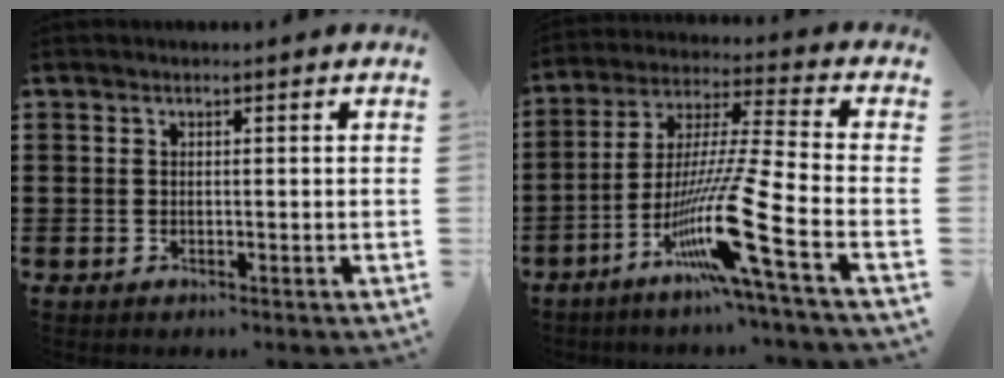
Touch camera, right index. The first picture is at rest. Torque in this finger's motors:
{"motor_torque": [2.14, 0.00, 1.05, 0.21]}